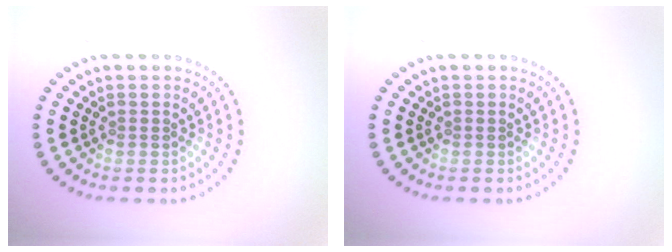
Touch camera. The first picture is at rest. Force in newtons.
{"total": 0.0}